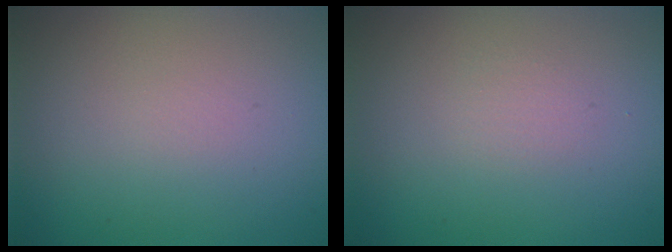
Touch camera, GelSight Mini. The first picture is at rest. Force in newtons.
{"total": 0.6, "press": 0.6, "slide": 0.1}